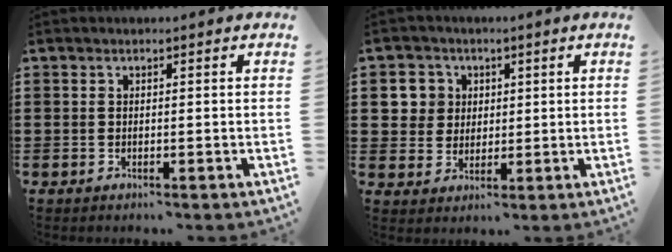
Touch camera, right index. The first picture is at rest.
{"total": 5.4, "force": [1.9, 5.0, 0.9], "torque": [-0.036, 0.014, 0.033]}